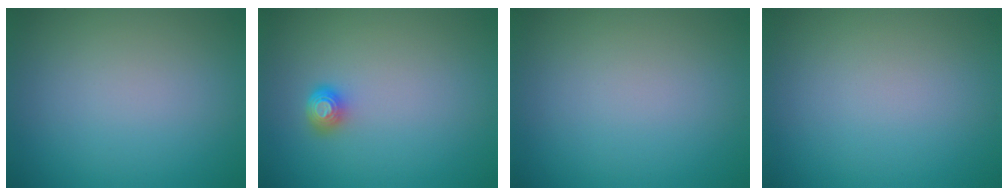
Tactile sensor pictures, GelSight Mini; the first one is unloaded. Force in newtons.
{"total": 1.7, "press": 1.3, "slide": 1.2}
{"total": 0.0}
{"total": 0.0}